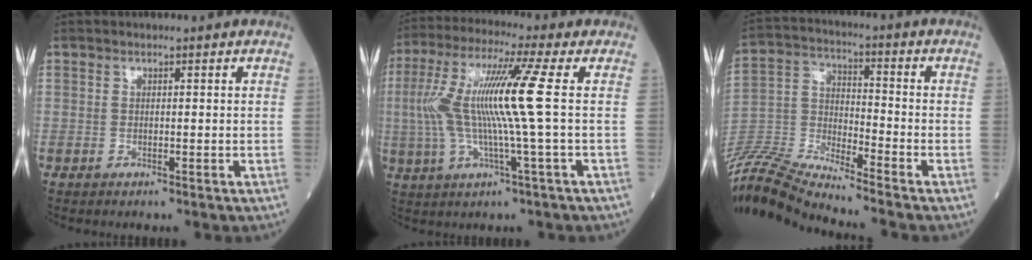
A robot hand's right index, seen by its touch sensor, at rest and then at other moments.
{"total": 13.1, "force": [0.7, -1.2, 13.1], "torque": [-0.271, 0.012, 0.006]}
{"total": 13.1, "force": [-12.8, -1.6, 2.6], "torque": [-0.058, 0.013, -0.252]}